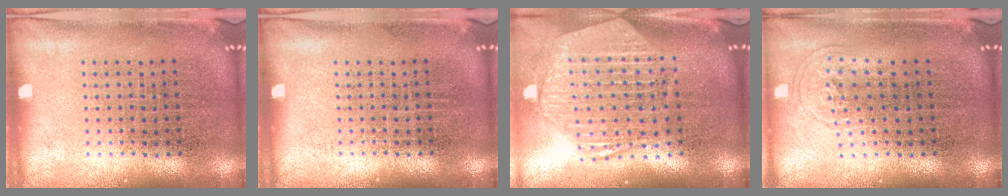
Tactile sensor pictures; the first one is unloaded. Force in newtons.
{"total": 0.0}
{"total": 2.8, "press": 2.3, "slide": 1.6}
{"total": 0.8, "press": 0.5, "slide": 0.7}